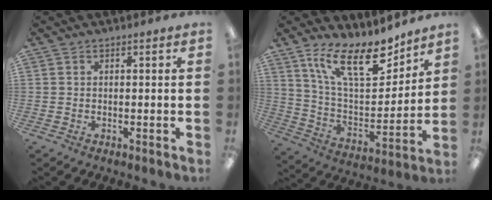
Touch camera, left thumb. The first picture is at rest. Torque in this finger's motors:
{"motor_torque": [0.21, 0.19, 1.32, -1.45, 0.20]}